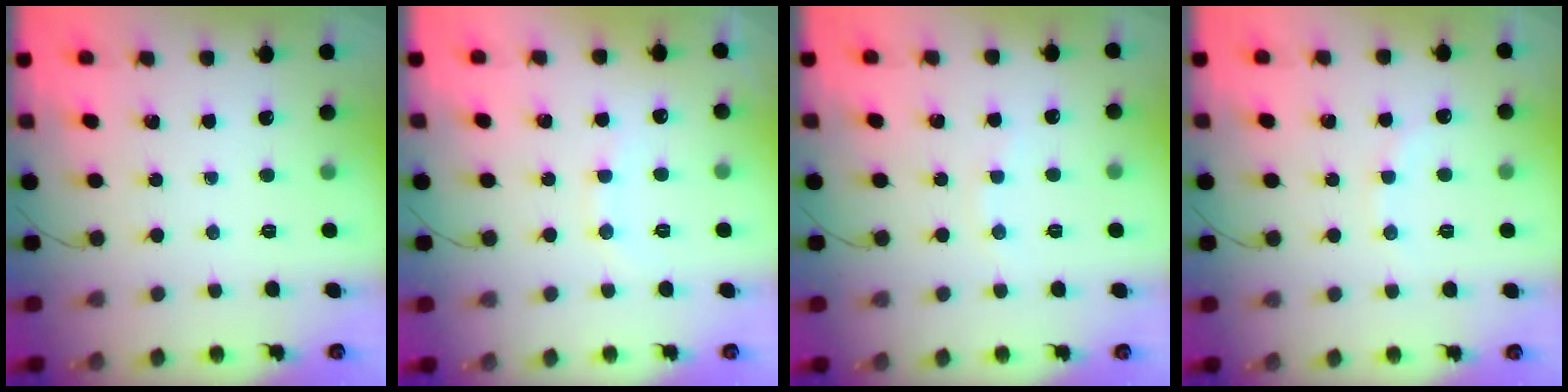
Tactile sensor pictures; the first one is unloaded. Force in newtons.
{"total": 7.7, "press": 7.6, "slide": 1.1}
{"total": 2.6, "press": 2.5, "slide": 0.8}
{"total": 3.9, "press": 3.7, "slide": 1.1}